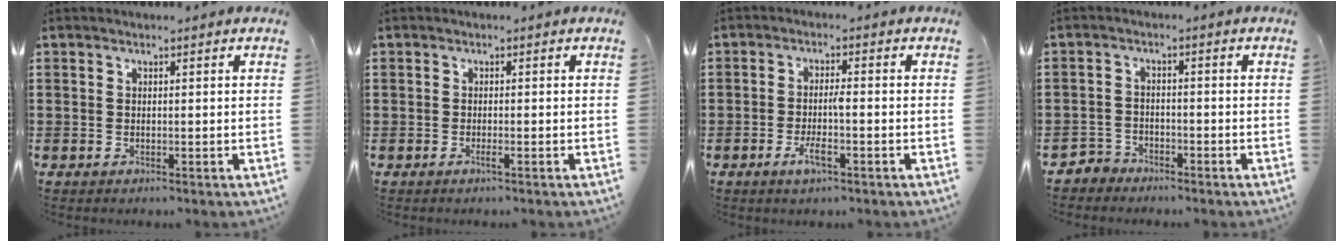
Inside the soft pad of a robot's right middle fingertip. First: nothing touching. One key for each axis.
{"total": 0.6, "fx": -0.5, "fy": 0.0, "fz": 0.3, "tx": -0.006, "ty": -0.004, "tz": -0.008}
{"total": 3.4, "fx": -1.3, "fy": 0.7, "fz": 3.1, "tx": -0.066, "ty": -0.002, "tz": -0.030}
{"total": 2.6, "fx": -2.5, "fy": 0.8, "fz": -0.2, "tx": -0.004, "ty": 0.000, "tz": -0.055}